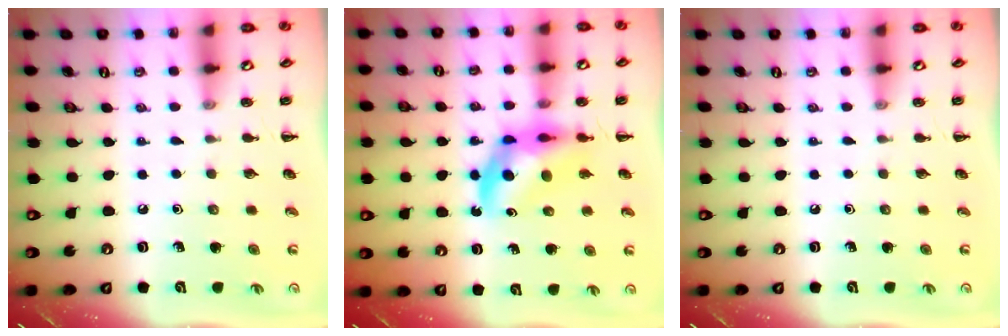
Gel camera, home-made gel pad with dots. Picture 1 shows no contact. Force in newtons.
{"total": 8.7, "press": 8.3, "slide": 2.7}
{"total": 0.0}